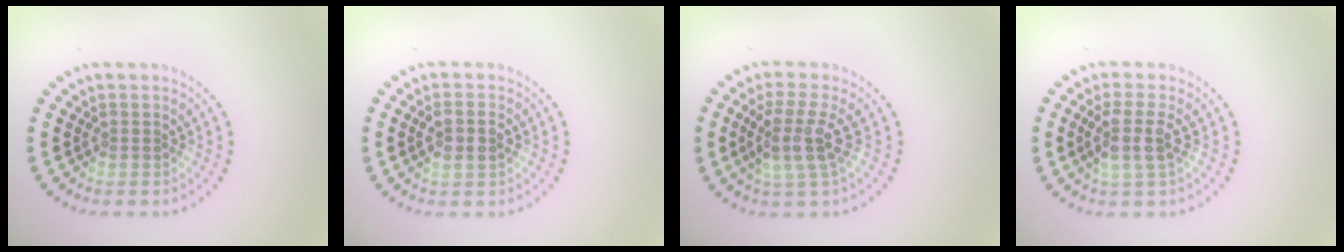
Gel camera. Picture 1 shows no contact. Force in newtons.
{"total": 2.3, "press": 2.2, "slide": 0.8}
{"total": 3.7, "press": 2.9, "slide": 2.4}
{"total": 2.9, "press": 2.4, "slide": 1.6}